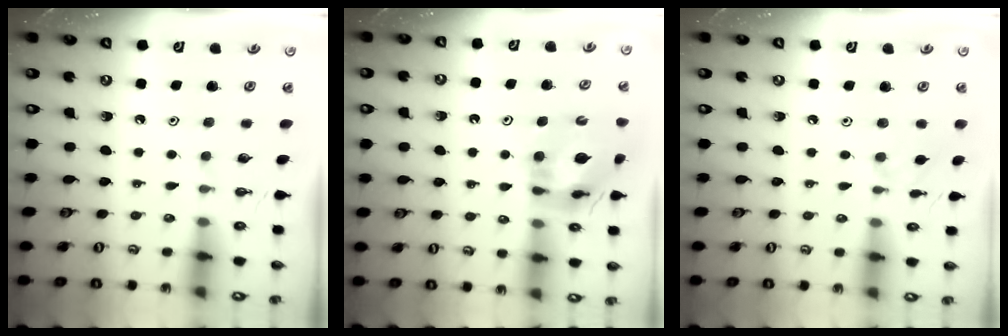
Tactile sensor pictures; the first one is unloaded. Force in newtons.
{"total": 12.7, "press": 12.6, "slide": 1.3}
{"total": 2.8, "press": 2.7, "slide": 0.5}